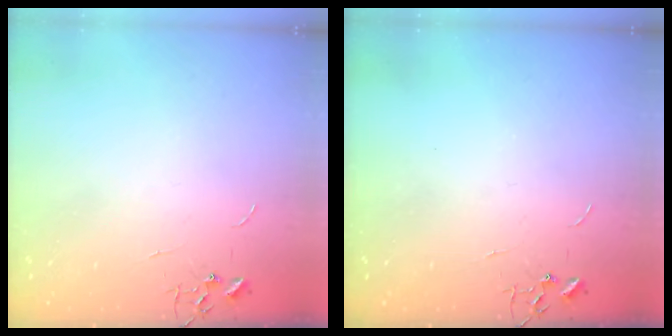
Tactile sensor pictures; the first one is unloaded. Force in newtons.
{"total": 0.0}